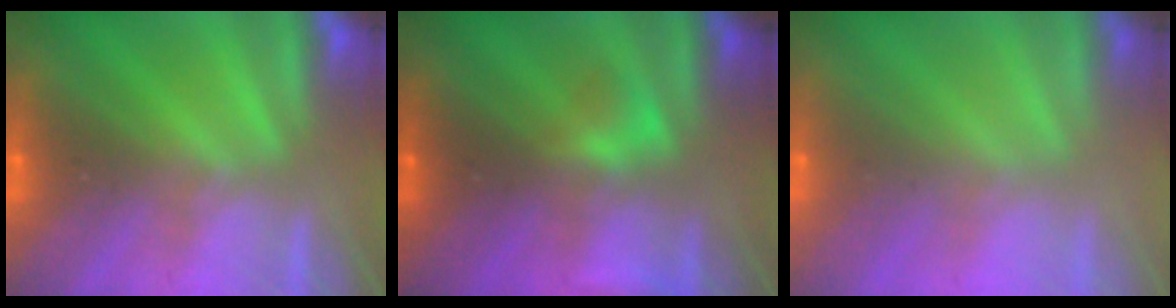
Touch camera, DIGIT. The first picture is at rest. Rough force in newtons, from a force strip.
{"total": 2.3}
{"total": 2.5}